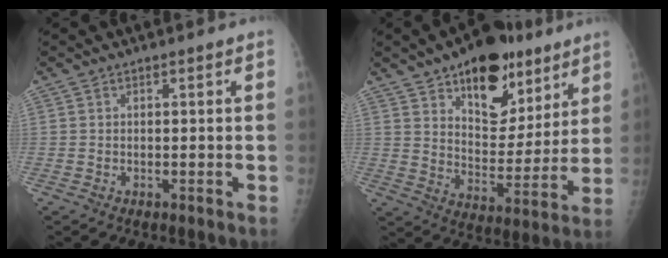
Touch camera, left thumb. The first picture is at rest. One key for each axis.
{"total": 18.3, "fx": 11.0, "fy": 10.0, "fz": 10.6, "tx": -0.096, "ty": -0.060, "tz": 0.172}